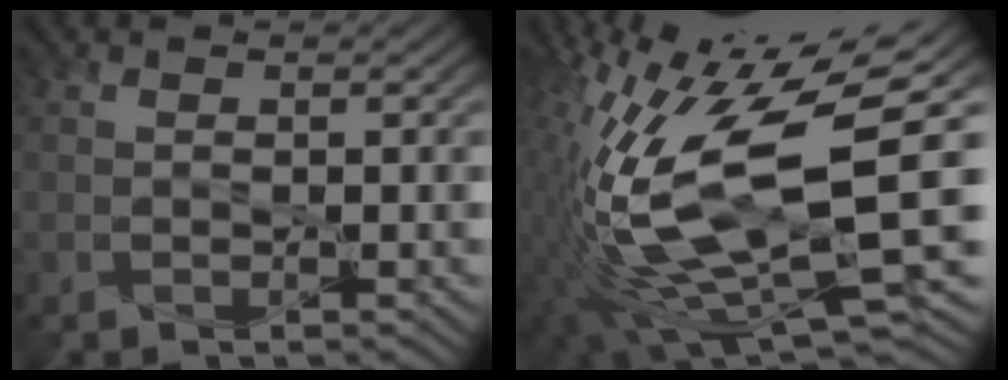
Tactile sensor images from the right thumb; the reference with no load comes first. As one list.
[{"total": 17.9, "force": [0.0, 6.9, 16.5], "torque": [-0.353, -0.019, 0.008]}]